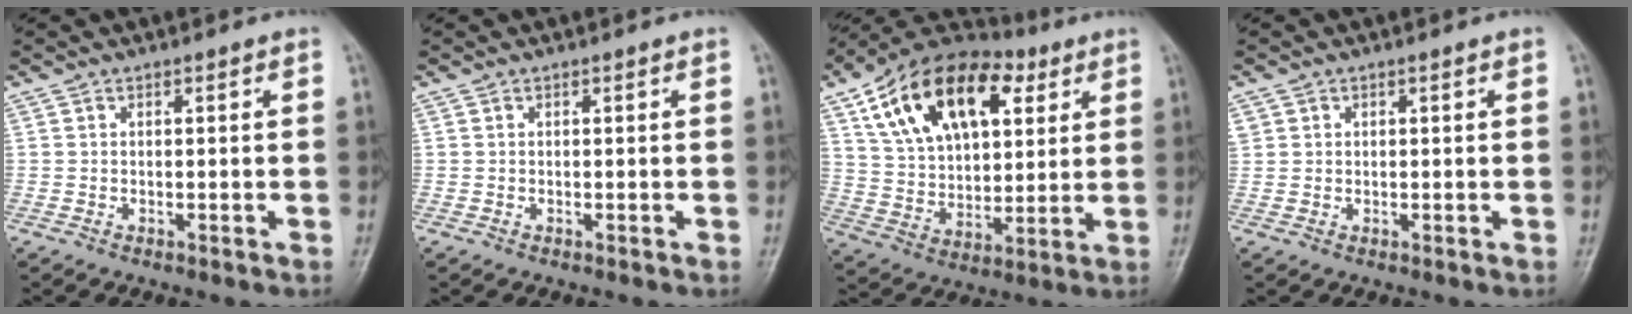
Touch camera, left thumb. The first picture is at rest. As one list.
[{"total": 0.0}, {"total": 22.6, "force": [9.6, 13.5, 15.4], "torque": [-0.228, -0.004, 0.162]}, {"total": 1.9, "force": [0.6, 1.8, 0.4], "torque": [0.006, 0.003, 0.013]}]